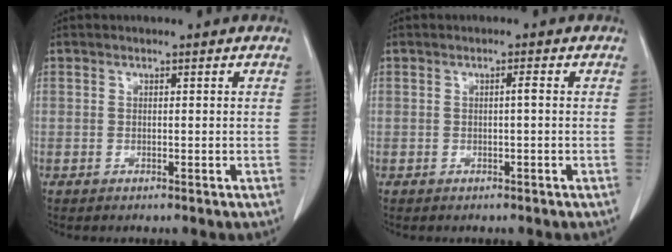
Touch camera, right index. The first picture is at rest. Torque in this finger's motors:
{"motor_torque": [0.13, -0.09, 0.10, 0.00]}